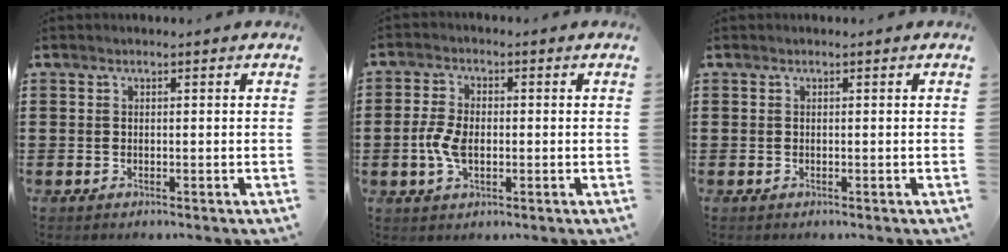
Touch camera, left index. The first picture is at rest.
{"total": 5.1, "force": [-0.7, 2.9, 4.1], "torque": [-0.096, 0.000, -0.018]}
{"total": 0.0}